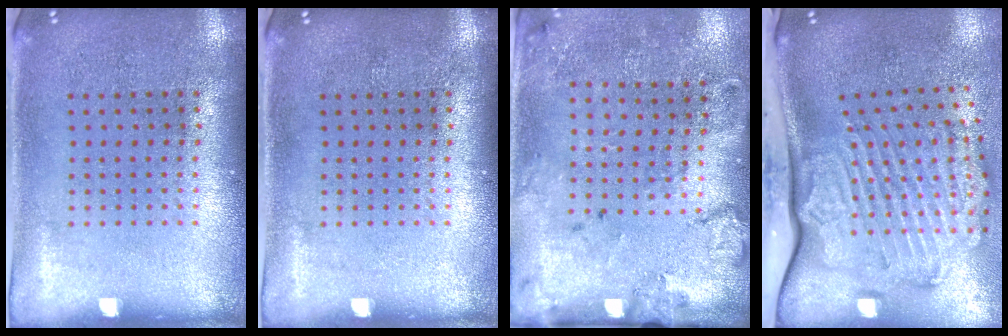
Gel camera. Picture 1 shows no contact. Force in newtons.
{"total": 0.0}
{"total": 2.1, "press": 1.5, "slide": 1.5}
{"total": 3.6, "press": 2.4, "slide": 2.6}